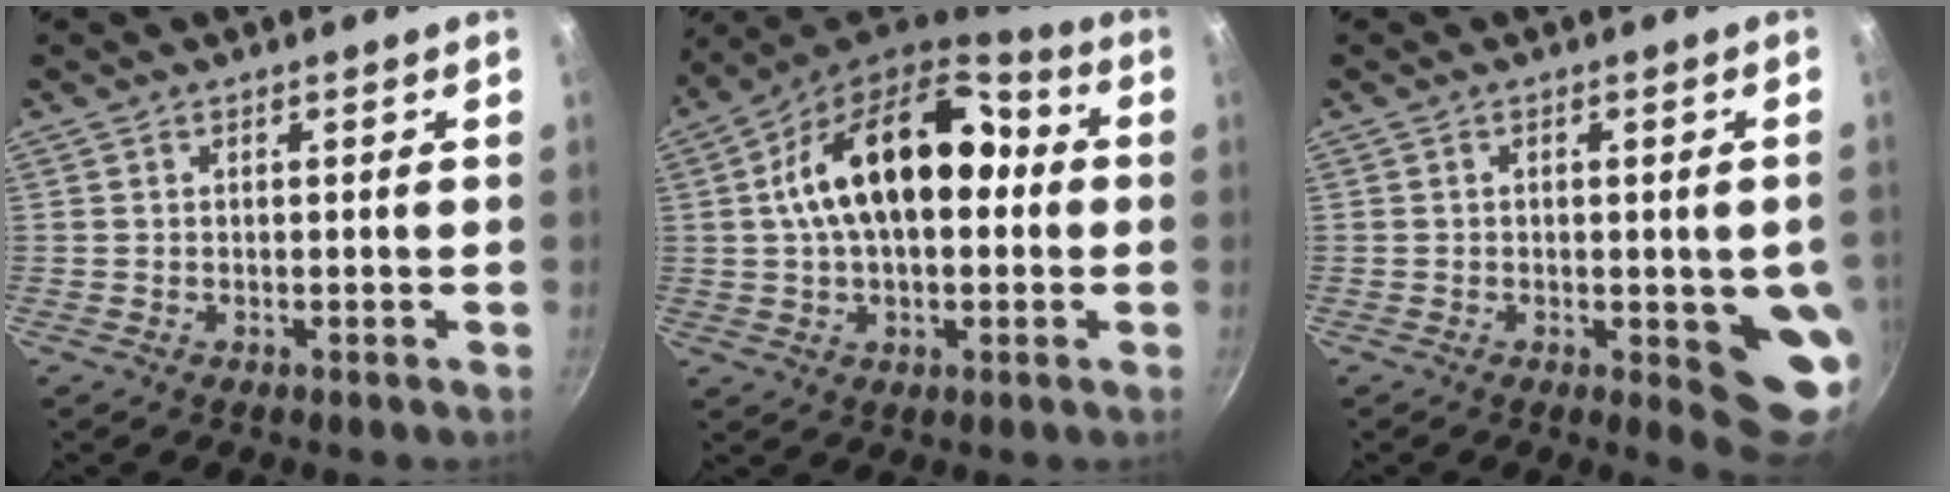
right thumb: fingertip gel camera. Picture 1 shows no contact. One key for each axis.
{"total": 20.3, "fx": 2.1, "fy": 12.0, "fz": 16.2, "tx": -0.245, "ty": 0.038, "tz": 0.017}
{"total": 9.3, "fx": -1.5, "fy": 3.3, "fz": 8.6, "tx": -0.073, "ty": -0.006, "tz": -0.015}